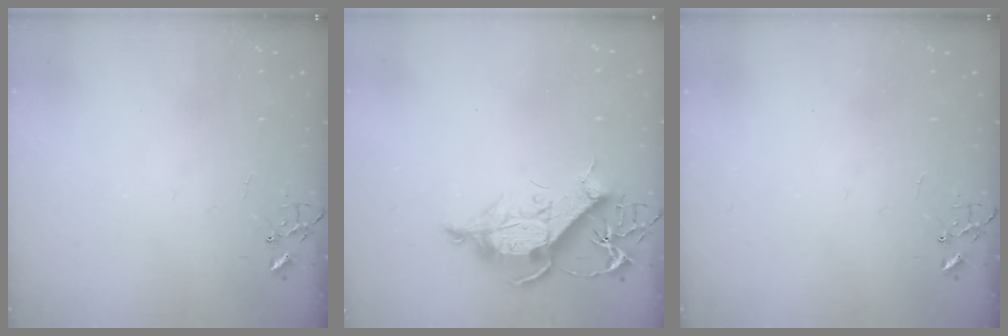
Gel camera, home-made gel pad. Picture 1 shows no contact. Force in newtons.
{"total": 12.9, "press": 12.9, "slide": 1.5}
{"total": 0.0}